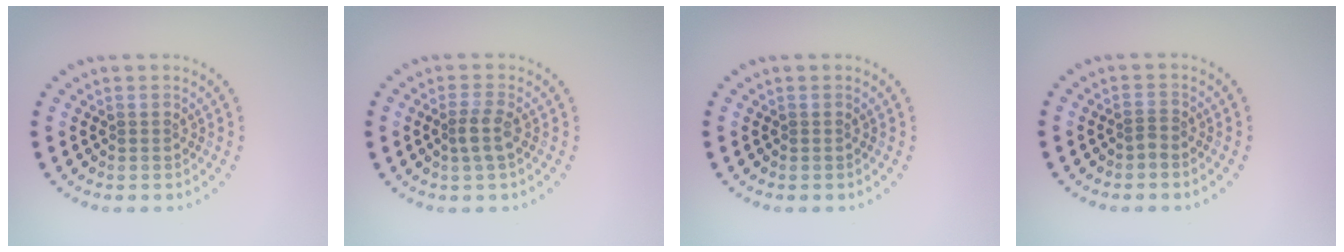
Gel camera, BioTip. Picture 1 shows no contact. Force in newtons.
{"total": 1.9, "press": 1.5, "slide": 1.2}
{"total": 0.0}
{"total": 0.7, "press": 0.4, "slide": 0.6}